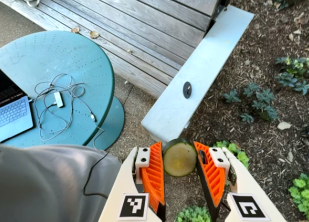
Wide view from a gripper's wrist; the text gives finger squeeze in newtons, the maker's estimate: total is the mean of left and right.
{"total": 9.7, "left": 9.6, "right": 9.7}